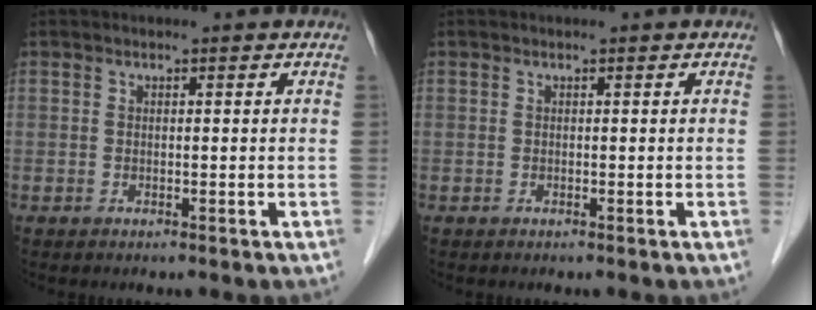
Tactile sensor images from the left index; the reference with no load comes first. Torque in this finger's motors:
{"motor_torque": [0.00, 0.00, -0.04, 0.00]}